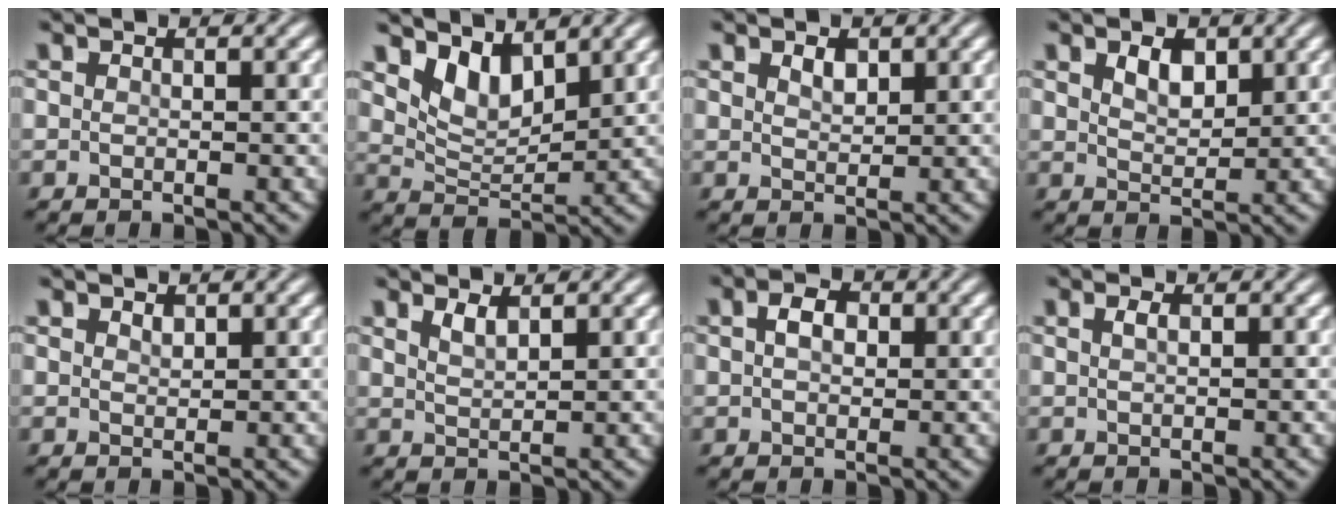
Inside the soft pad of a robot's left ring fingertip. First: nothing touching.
{"total": 3.9, "force": [2.7, 1.8, 2.1], "torque": [-0.052, -0.012, 0.049]}
{"total": 1.5, "force": [0.9, 0.8, 0.9], "torque": [-0.016, 0.000, 0.018]}
{"total": 2.4, "force": [1.3, 1.3, 1.6], "torque": [-0.031, 0.000, 0.024]}
{"total": 0.8, "force": [0.6, 0.4, 0.4], "torque": [-0.008, -0.002, 0.013]}
{"total": 1.5, "force": [1.2, 0.4, 0.9], "torque": [-0.020, -0.002, 0.024]}
{"total": 2.4, "force": [0.7, 1.6, 1.7], "torque": [-0.034, 0.005, 0.008]}
{"total": 0.8, "force": [0.4, 0.3, 0.7], "torque": [-0.016, 0.003, 0.007]}